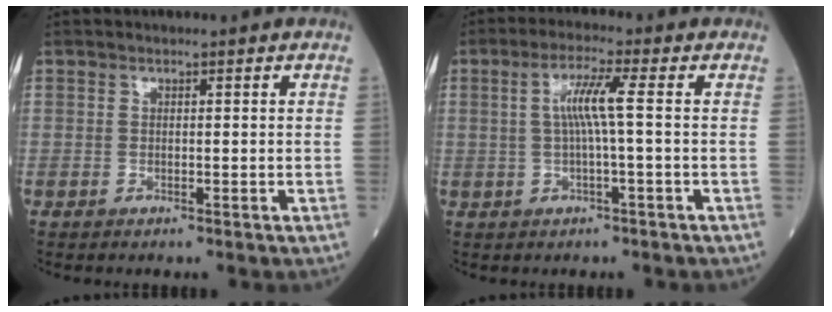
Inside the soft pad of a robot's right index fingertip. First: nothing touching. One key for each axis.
{"total": 5.2, "fx": 0.5, "fy": -0.6, "fz": 5.1, "tx": -0.100, "ty": 0.010, "tz": 0.014}